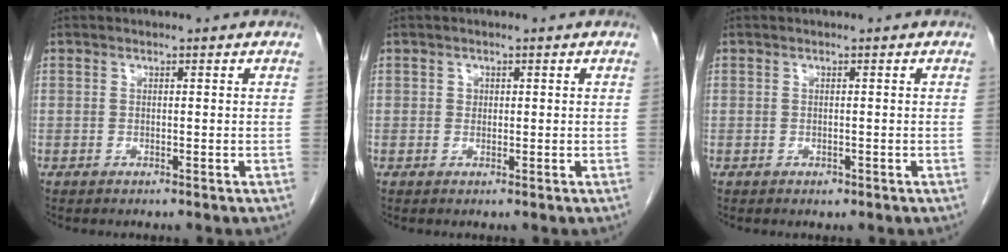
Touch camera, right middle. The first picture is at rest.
{"total": 0.8, "force": [0.2, 0.7, 0.3], "torque": [0.001, 0.002, 0.002]}
{"total": 0.6, "force": [-0.3, 0.4, 0.3], "torque": [-0.005, 0.001, -0.003]}